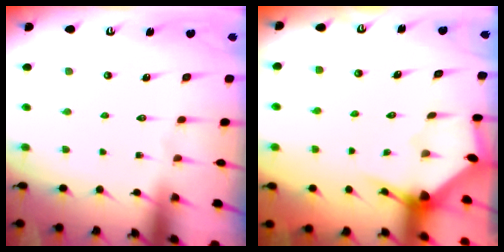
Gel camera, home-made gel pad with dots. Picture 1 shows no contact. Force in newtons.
{"total": 2.8, "press": 2.8, "slide": 0.2}